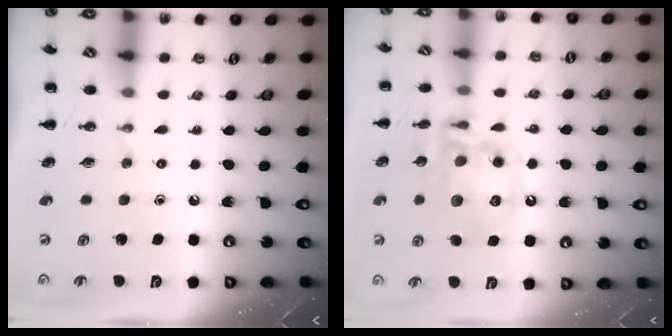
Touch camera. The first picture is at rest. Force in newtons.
{"total": 14.8, "press": 14.6, "slide": 2.8}